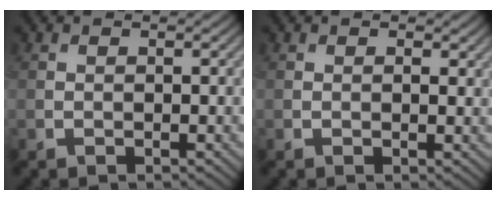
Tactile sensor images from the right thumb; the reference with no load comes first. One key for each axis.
{"total": 1.5, "fx": 0.7, "fy": 0.7, "fz": 1.2, "tx": -0.015, "ty": -0.004, "tz": 0.011}